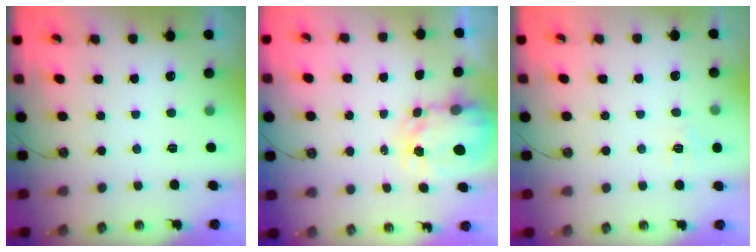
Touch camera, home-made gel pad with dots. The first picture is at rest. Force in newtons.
{"total": 5.0, "press": 5.0, "slide": 0.4}
{"total": 7.2, "press": 7.1, "slide": 1.3}